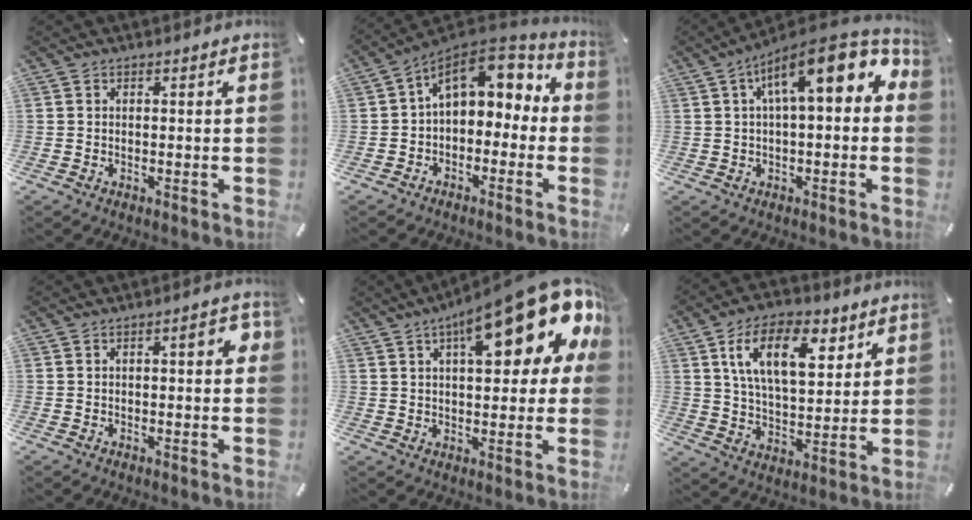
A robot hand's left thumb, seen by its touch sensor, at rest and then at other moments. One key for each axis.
{"total": 11.4, "fx": 4.2, "fy": 7.7, "fz": 7.2, "tx": -0.121, "ty": -0.023, "tz": 0.077}
{"total": 15.2, "fx": 5.0, "fy": 5.9, "fz": 13.1, "tx": -0.196, "ty": -0.018, "tz": 0.081}
{"total": 4.2, "fx": 0.7, "fy": 1.5, "fz": 3.8, "tx": -0.049, "ty": 0.002, "tz": 0.004}
{"total": 24.2, "fx": 11.8, "fy": 8.6, "fz": 19.3, "tx": -0.264, "ty": -0.066, "tz": 0.189}
{"total": 15.7, "fx": 7.5, "fy": 8.4, "fz": 11.0, "tx": -0.184, "ty": -0.010, "tz": 0.130}